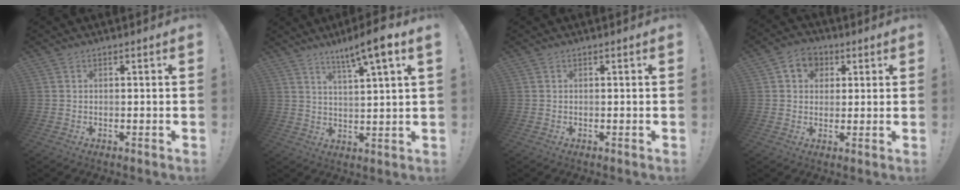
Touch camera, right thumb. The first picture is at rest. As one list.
[{"total": 9.2, "force": [6.1, 0.1, 6.8], "torque": [-0.100, -0.039, 0.095]}, {"total": 0.0}, {"total": 7.5, "force": [2.4, 6.5, 2.7], "torque": [-0.038, -0.001, 0.049]}]